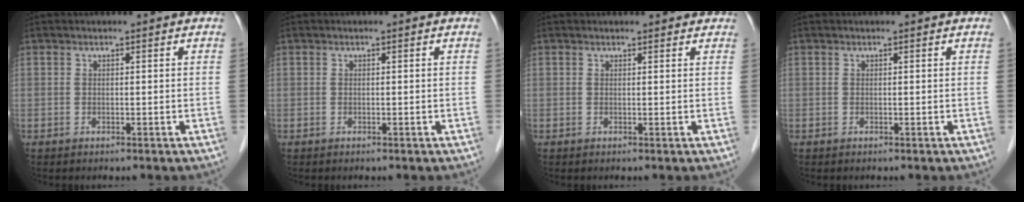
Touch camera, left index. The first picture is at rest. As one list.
[{"total": 0.0}, {"total": 3.2, "force": [2.9, 1.2, 0.7], "torque": [-0.005, 0.015, 0.027]}, {"total": 0.0}]